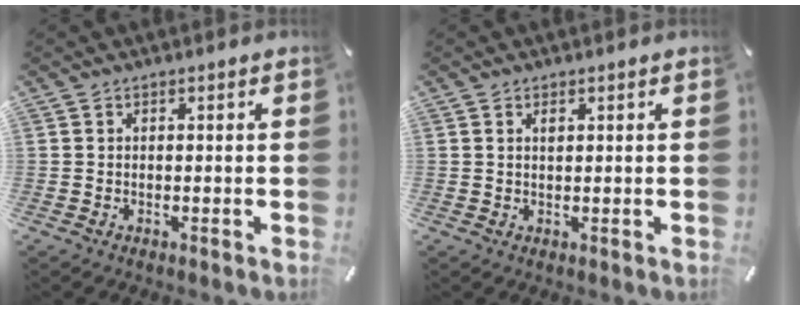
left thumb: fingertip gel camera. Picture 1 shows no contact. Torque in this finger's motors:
{"motor_torque": [0.13, -0.03, -0.03, -0.28, 0.12]}